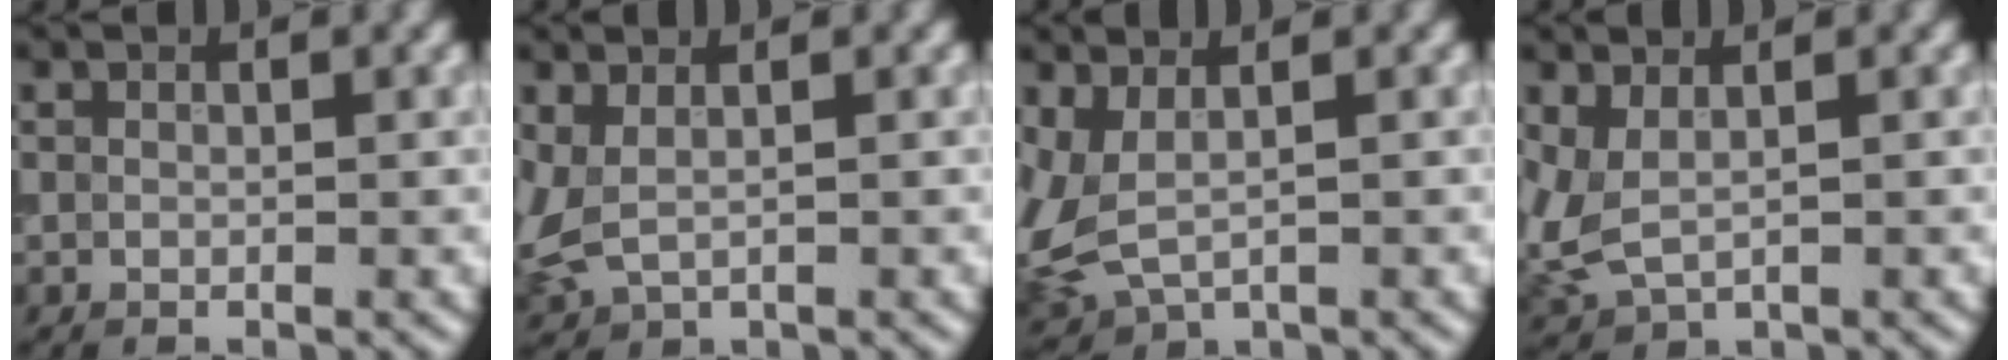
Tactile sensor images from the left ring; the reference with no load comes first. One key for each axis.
{"total": 2.6, "fx": 0.7, "fy": 1.4, "fz": 2.1, "tx": -0.063, "ty": -0.002, "tz": 0.019}
{"total": 4.2, "fx": 0.9, "fy": 2.1, "fz": 3.5, "tx": -0.100, "ty": -0.003, "tz": 0.021}
{"total": 2.9, "fx": 0.8, "fy": 1.5, "fz": 2.4, "tx": -0.069, "ty": -0.006, "tz": 0.019}